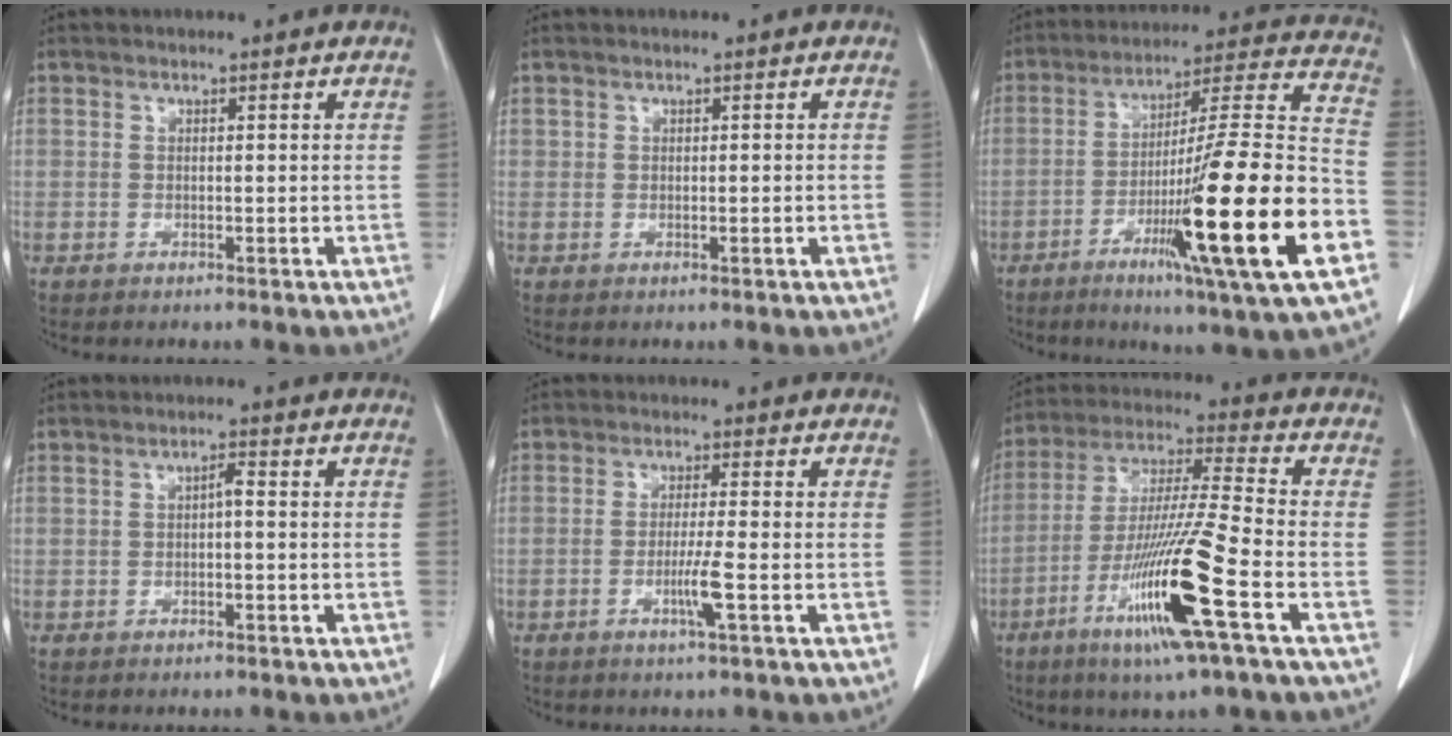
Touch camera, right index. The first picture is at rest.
{"total": 0.0}
{"total": 24.7, "force": [-8.6, -0.2, 23.1], "torque": [-0.345, -0.026, -0.143]}
{"total": 1.4, "force": [-0.2, 0.3, 1.3], "torque": [-0.023, 0.004, -0.002]}
{"total": 3.7, "force": [-1.4, -0.7, 3.4], "torque": [-0.069, -0.008, -0.027]}
{"total": 16.6, "force": [-7.1, -0.7, 15.0], "torque": [-0.312, -0.027, -0.132]}